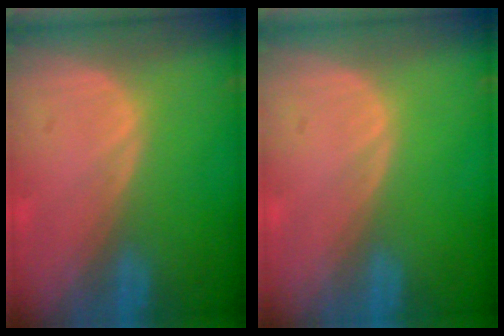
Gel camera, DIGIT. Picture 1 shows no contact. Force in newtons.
{"total": 0.0}